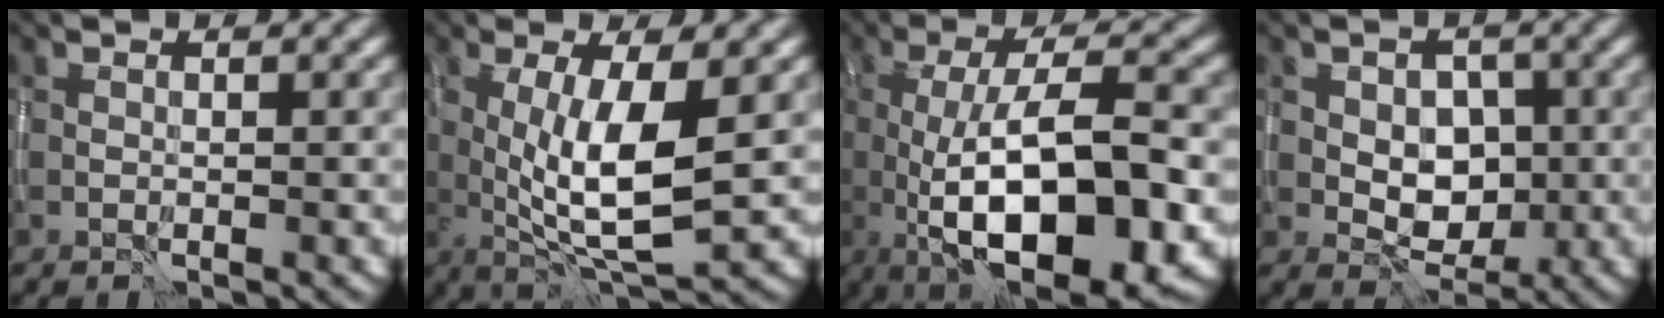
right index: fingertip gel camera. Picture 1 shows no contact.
{"total": 7.4, "force": [0.2, 2.2, 7.1], "torque": [-0.130, -0.006, 0.008]}
{"total": 12.8, "force": [-2.9, 4.4, 11.6], "torque": [-0.172, 0.001, -0.046]}
{"total": 4.4, "force": [-0.2, 3.3, 2.9], "torque": [-0.037, 0.000, -0.001]}